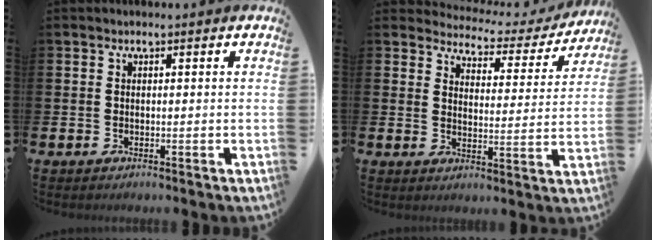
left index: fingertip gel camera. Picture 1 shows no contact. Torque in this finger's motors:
{"motor_torque": [1.00, -1.14, 0.04, -0.05]}